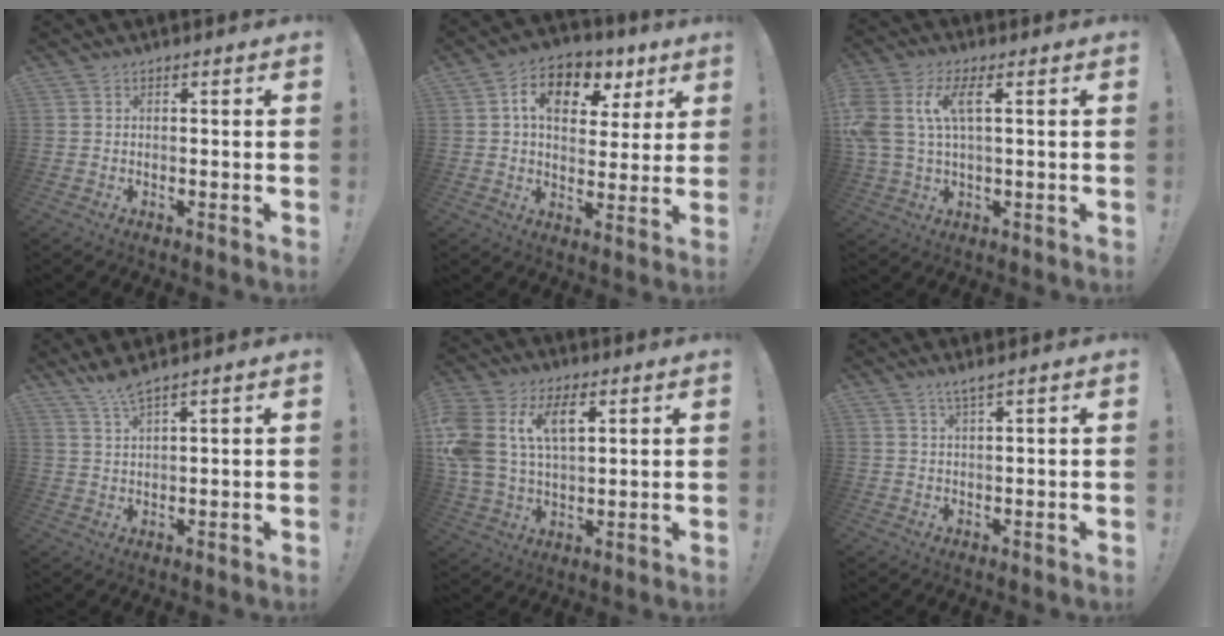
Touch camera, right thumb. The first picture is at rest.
{"total": 12.0, "force": [4.7, 8.0, 7.6], "torque": [-0.110, -0.016, 0.083]}
{"total": 9.6, "force": [2.9, 4.1, 8.1], "torque": [-0.188, -0.001, 0.052]}
{"total": 4.4, "force": [3.5, 0.1, 2.6], "torque": [-0.063, -0.013, 0.063]}
{"total": 14.0, "force": [5.7, 8.9, 9.1], "torque": [-0.196, -0.014, 0.105]}
{"total": 2.5, "force": [1.7, -0.3, 1.8], "torque": [-0.034, -0.006, 0.028]}